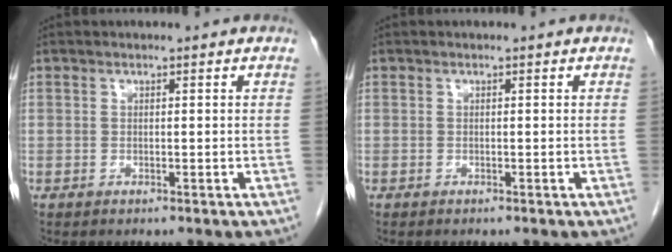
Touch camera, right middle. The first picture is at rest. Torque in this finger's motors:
{"motor_torque": [0.12, -0.11, -0.04, 0.00]}